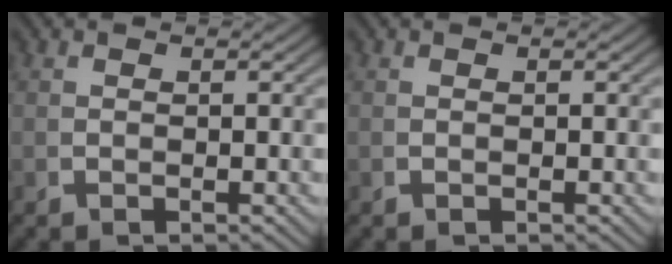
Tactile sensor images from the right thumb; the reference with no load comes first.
{"total": 0.0}